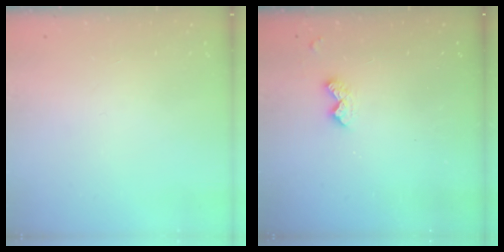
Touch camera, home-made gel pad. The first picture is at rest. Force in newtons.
{"total": 4.8, "press": 4.8, "slide": 0.7}